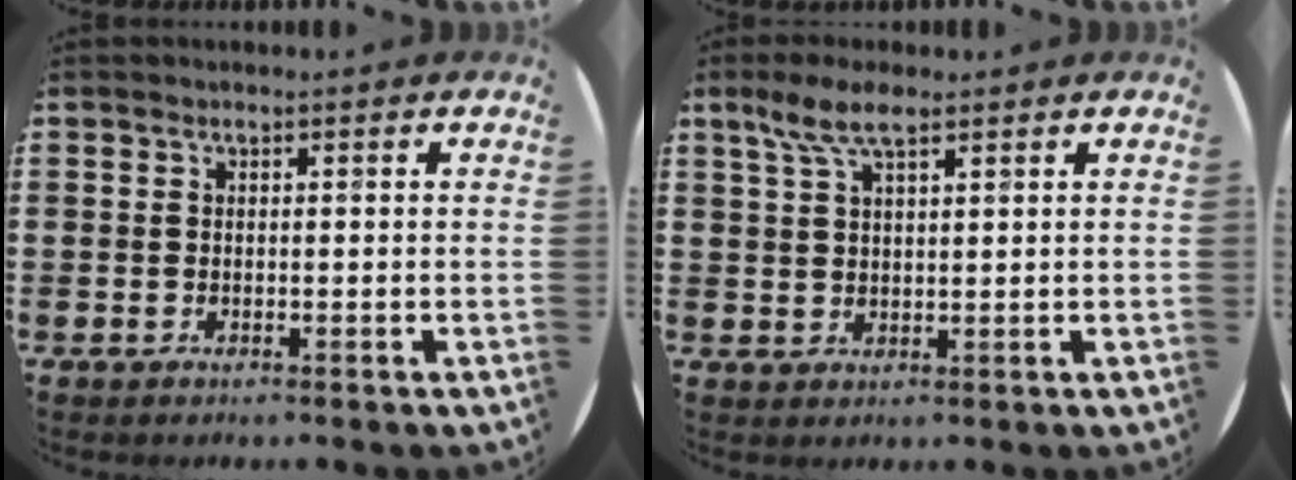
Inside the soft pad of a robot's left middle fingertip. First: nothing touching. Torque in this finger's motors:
{"motor_torque": [0.81, -0.69, 0.13, 0.07]}